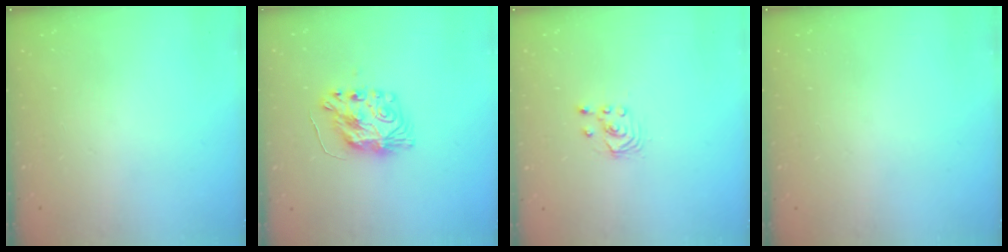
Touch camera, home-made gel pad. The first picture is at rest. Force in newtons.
{"total": 9.4, "press": 9.4, "slide": 0.9}
{"total": 1.7, "press": 1.7, "slide": 0.2}
{"total": 0.0}